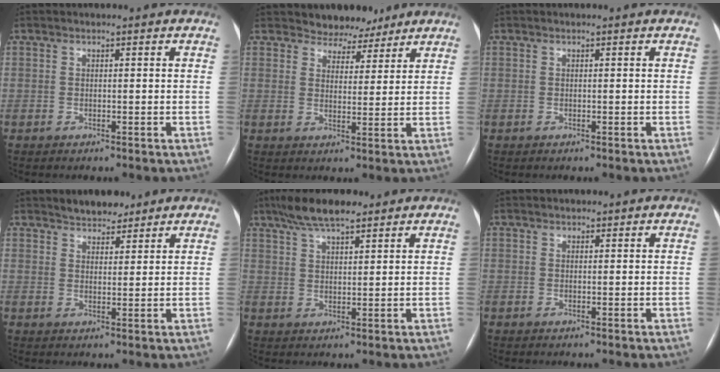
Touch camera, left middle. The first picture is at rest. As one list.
[{"total": 5.5, "force": [4.8, 2.7, 0.3], "torque": [-0.002, 0.001, 0.065]}, {"total": 0.0}, {"total": 4.5, "force": [3.9, 1.9, 1.3], "torque": [-0.021, 0.008, 0.065]}, {"total": 8.0, "force": [6.1, 1.9, 4.9], "torque": [-0.092, 0.021, 0.106]}, {"total": 0.7, "force": [0.5, 0.4, 0.1], "torque": [-0.001, 0.000, 0.006]}]